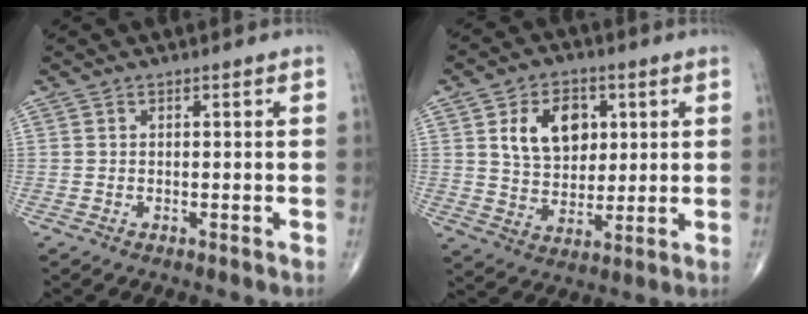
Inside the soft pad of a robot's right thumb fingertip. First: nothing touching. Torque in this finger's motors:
{"motor_torque": [0.08, 0.11, 0.08, 0.00, 0.17]}